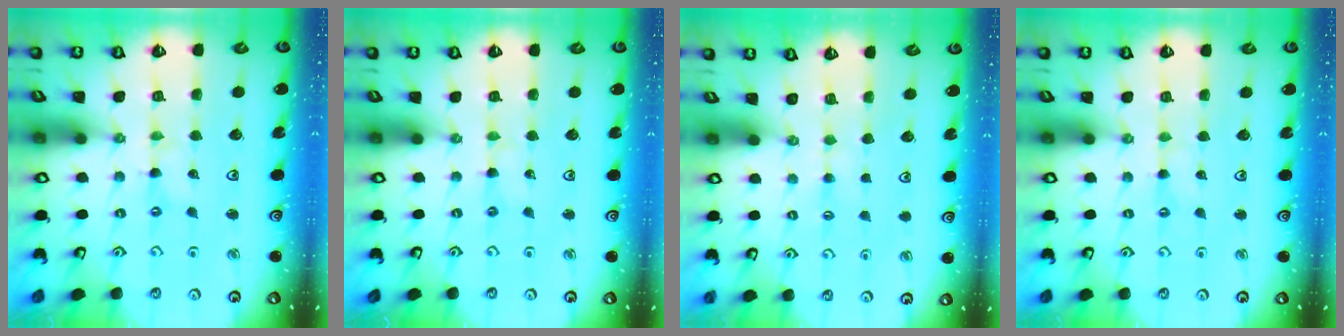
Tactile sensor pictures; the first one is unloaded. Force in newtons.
{"total": 1.3, "press": 1.3, "slide": 0.2}
{"total": 3.0, "press": 3.0, "slide": 0.4}
{"total": 1.4, "press": 1.4, "slide": 0.3}